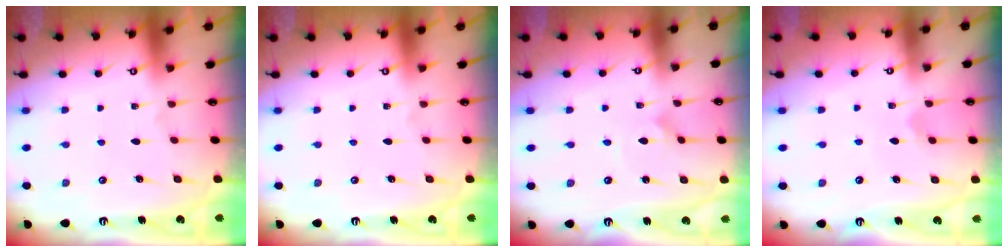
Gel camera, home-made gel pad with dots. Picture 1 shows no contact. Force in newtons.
{"total": 0.0}
{"total": 1.5, "press": 1.5, "slide": 0.1}
{"total": 2.8, "press": 2.8, "slide": 0.6}